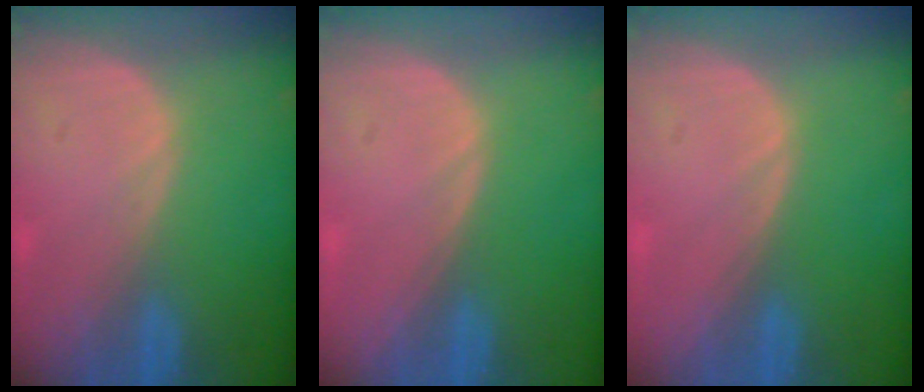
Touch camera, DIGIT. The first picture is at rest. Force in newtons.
{"total": 0.0}
{"total": 0.0}